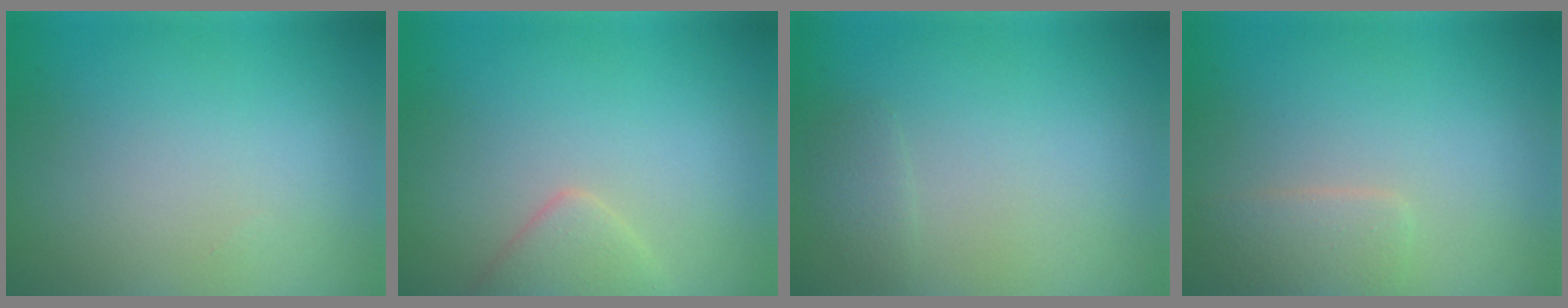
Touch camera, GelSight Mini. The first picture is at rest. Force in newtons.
{"total": 2.2, "press": 2.2, "slide": 0.2}
{"total": 0.9, "press": 0.9, "slide": 0.0}
{"total": 2.0, "press": 2.0, "slide": 0.1}